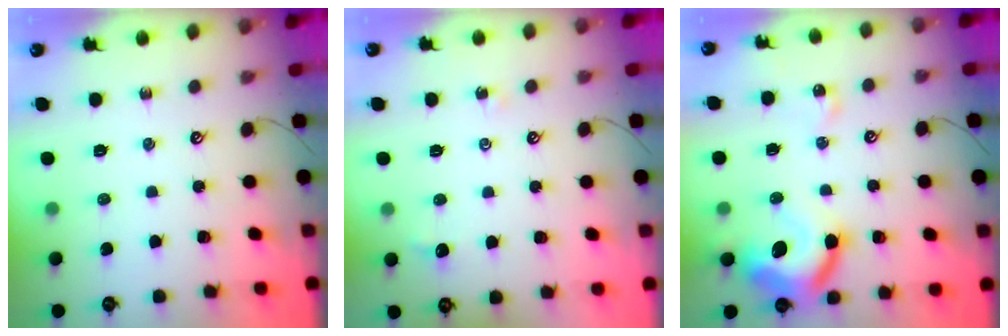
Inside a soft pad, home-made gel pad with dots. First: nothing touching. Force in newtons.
{"total": 2.5, "press": 2.4, "slide": 0.6}
{"total": 14.9, "press": 14.9, "slide": 1.5}